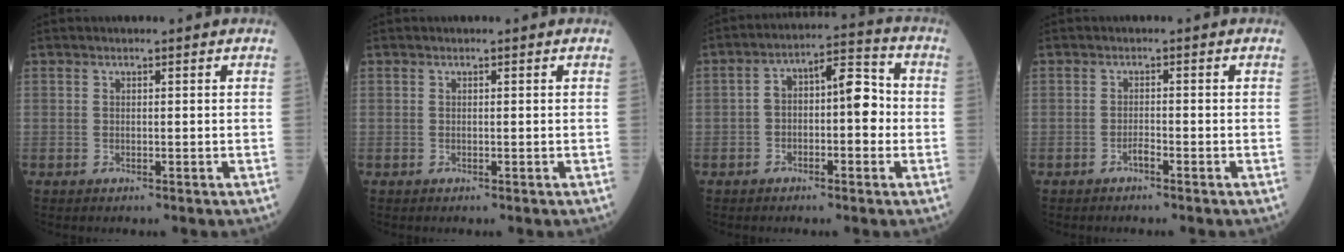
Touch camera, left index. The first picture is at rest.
{"total": 0.0}
{"total": 8.4, "force": [-1.0, 3.2, 7.7], "torque": [-0.125, 0.039, -0.019]}
{"total": 1.1, "force": [-0.9, 0.0, 0.6], "torque": [-0.012, 0.001, -0.017]}